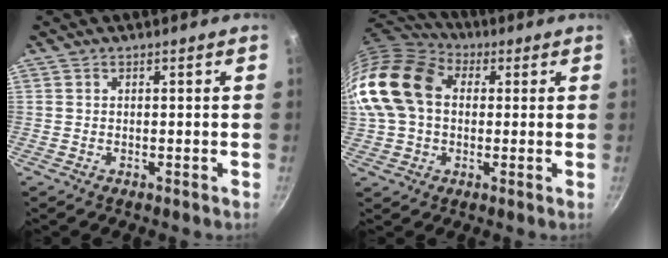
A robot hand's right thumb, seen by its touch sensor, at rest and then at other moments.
{"total": 18.7, "force": [2.3, 13.8, 12.4], "torque": [-0.237, 0.036, 0.031]}